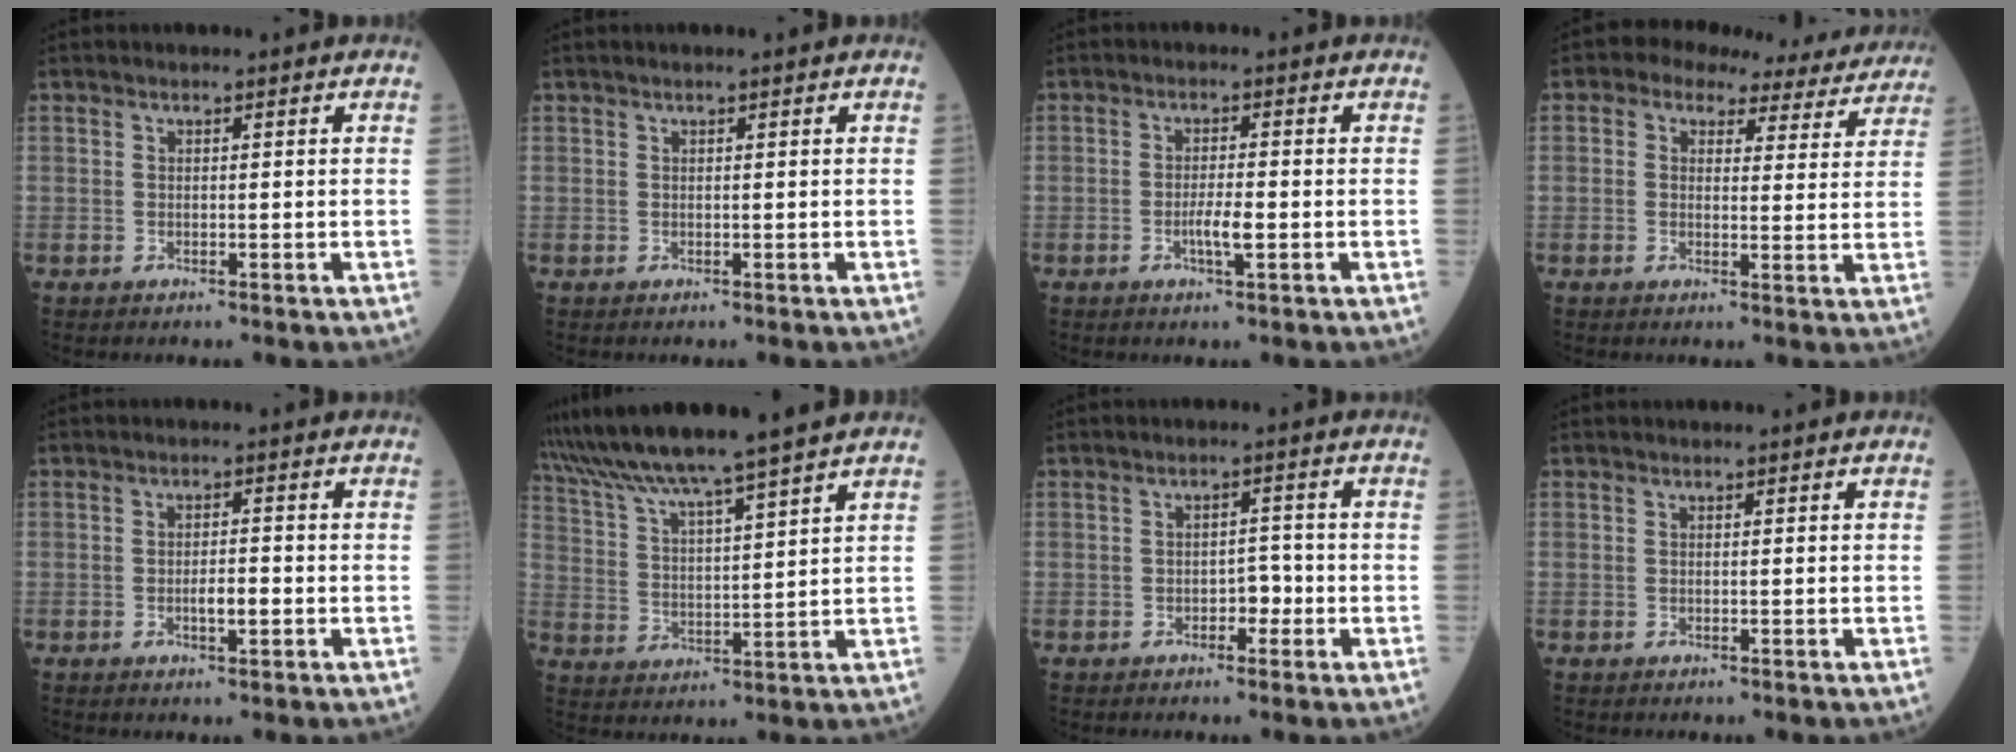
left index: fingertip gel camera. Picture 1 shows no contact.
{"total": 1.1, "force": [0.9, -0.1, 0.7], "torque": [-0.012, 0.013, 0.016]}
{"total": 3.0, "force": [-0.9, 0.2, 2.8], "torque": [-0.056, -0.002, -0.016]}
{"total": 11.9, "force": [10.0, 5.2, 4.0], "torque": [-0.029, 0.023, 0.097]}
{"total": 2.5, "force": [-0.7, 0.6, 2.3], "torque": [-0.041, 0.001, -0.010]}
{"total": 14.6, "force": [12.8, -1.8, 6.8], "torque": [-0.128, 0.005, 0.218]}
{"total": 2.2, "force": [-0.9, 1.3, 1.6], "torque": [-0.016, 0.007, -0.016]}
{"total": 0.0}